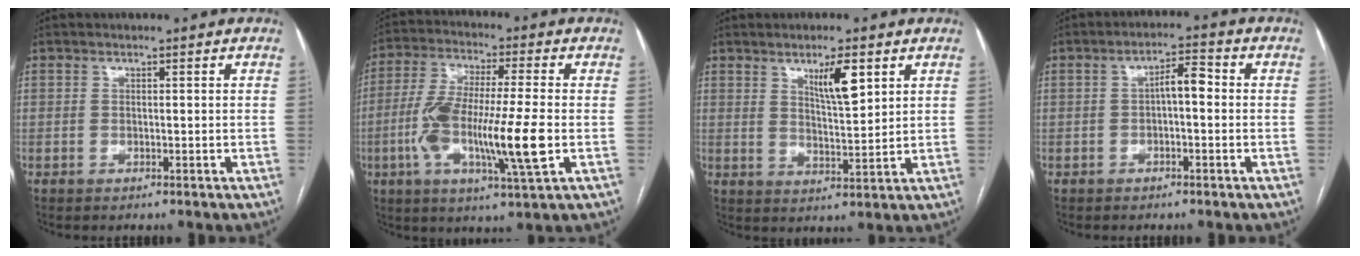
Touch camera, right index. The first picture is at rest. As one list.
[{"total": 15.3, "force": [-3.0, 1.3, 14.9], "torque": [-0.287, -0.010, -0.055]}, {"total": 6.2, "force": [3.2, 1.1, 5.2], "torque": [-0.090, -0.006, 0.057]}, {"total": 3.9, "force": [-0.1, 1.2, 3.7], "torque": [-0.061, 0.020, -0.002]}]